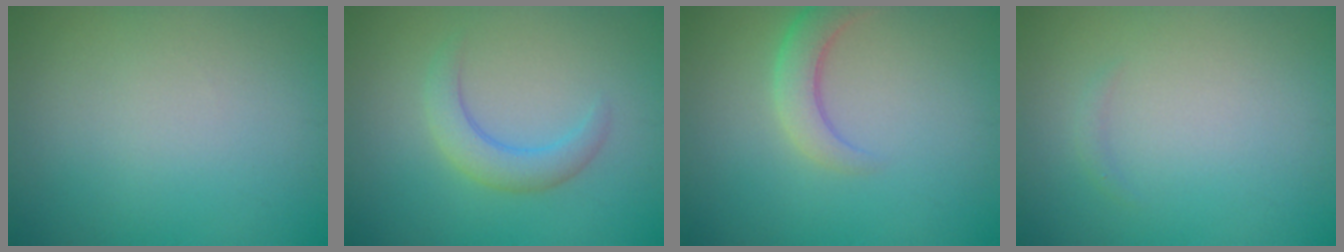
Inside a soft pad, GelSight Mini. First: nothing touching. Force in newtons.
{"total": 2.8, "press": 2.8, "slide": 0.2}
{"total": 2.7, "press": 2.7, "slide": 0.3}
{"total": 0.5, "press": 0.5, "slide": 0.1}